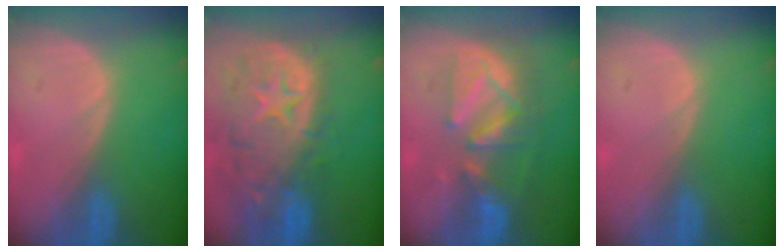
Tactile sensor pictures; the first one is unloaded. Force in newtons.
{"total": 14.0, "press": 11.3, "slide": 8.2}
{"total": 8.6, "press": 8.5, "slide": 1.5}
{"total": 0.0}